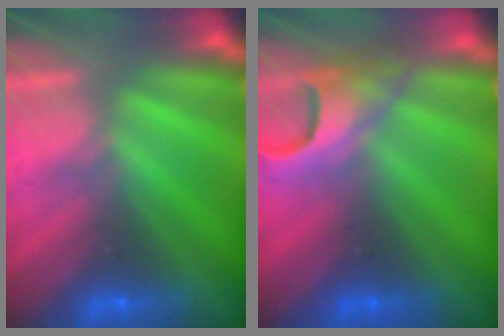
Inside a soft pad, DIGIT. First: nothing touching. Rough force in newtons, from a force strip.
{"total": 4.8}